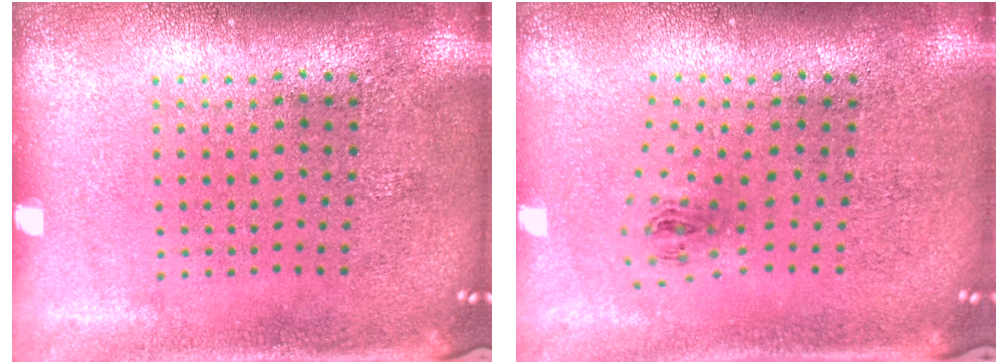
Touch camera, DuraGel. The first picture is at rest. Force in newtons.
{"total": 1.0, "press": 0.4, "slide": 0.9}